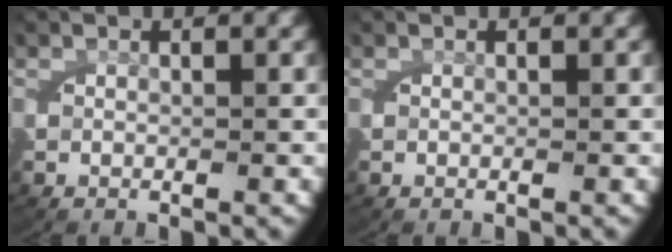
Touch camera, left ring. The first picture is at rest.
{"total": 0.0}